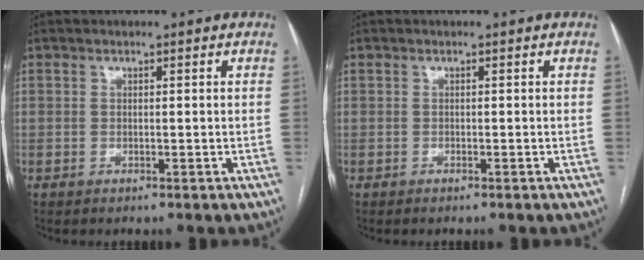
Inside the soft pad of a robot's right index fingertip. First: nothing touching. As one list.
[{"total": 0.0}]